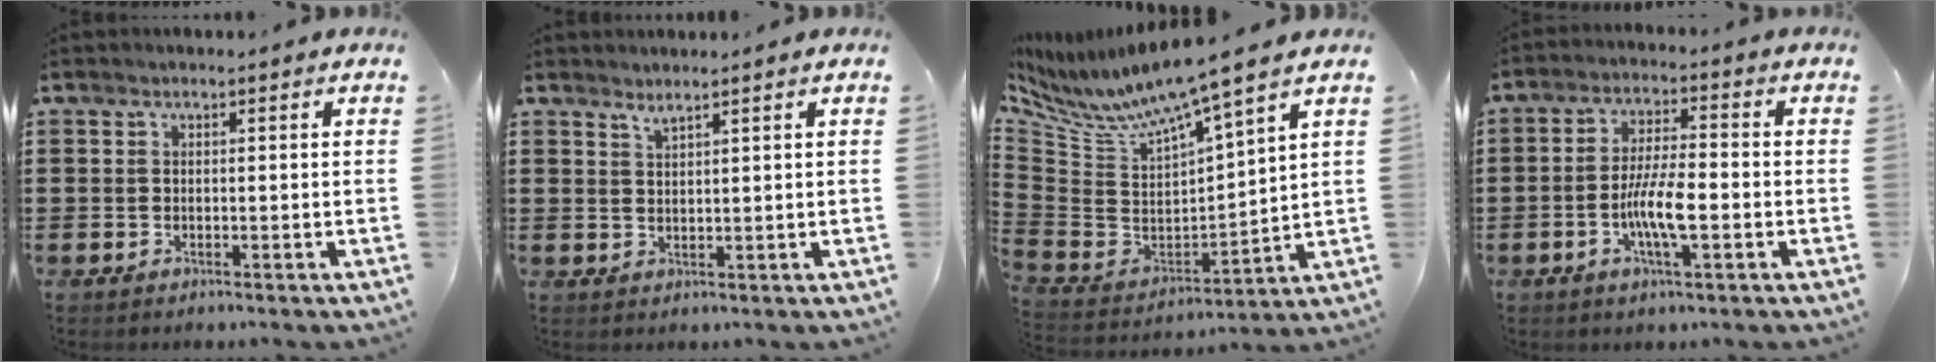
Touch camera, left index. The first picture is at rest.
{"total": 1.8, "force": [1.7, -0.3, 0.5], "torque": [-0.013, -0.001, 0.033]}
{"total": 7.6, "force": [6.1, -0.1, 4.5], "torque": [-0.117, -0.056, 0.098]}
{"total": 7.3, "force": [-1.8, 1.9, 6.9], "torque": [-0.143, -0.004, -0.039]}